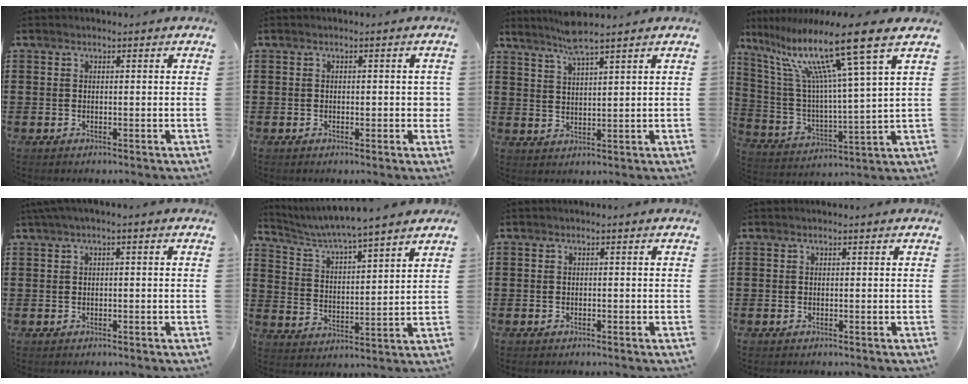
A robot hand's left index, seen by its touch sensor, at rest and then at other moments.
{"total": 1.7, "force": [-0.3, 0.8, 1.5], "torque": [-0.028, 0.004, -0.007]}
{"total": 5.0, "force": [4.2, -0.3, 2.7], "torque": [-0.065, -0.008, 0.073]}
{"total": 15.5, "force": [10.4, 0.9, 11.5], "torque": [-0.240, -0.060, 0.161]}
{"total": 1.4, "force": [-0.5, 0.1, 1.3], "torque": [-0.018, -0.005, -0.008]}
{"total": 4.8, "force": [4.5, -0.8, 1.5], "torque": [-0.050, -0.034, 0.071]}
{"total": 0.5, "force": [-0.4, 0.1, 0.3], "torque": [-0.008, -0.003, -0.008]}
{"total": 0.0}